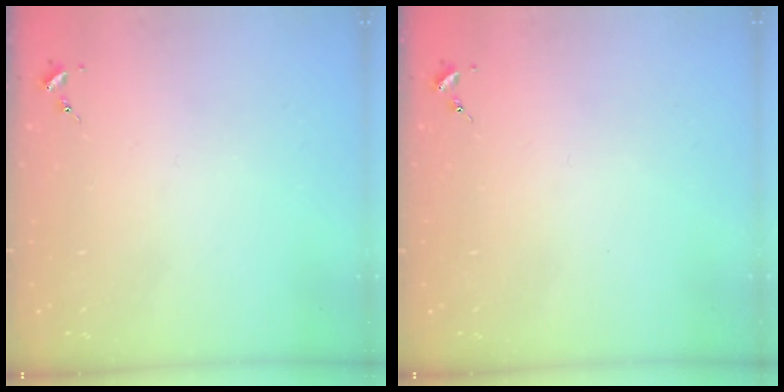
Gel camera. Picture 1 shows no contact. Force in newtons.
{"total": 0.0}